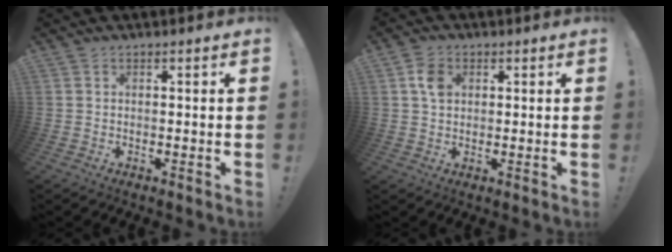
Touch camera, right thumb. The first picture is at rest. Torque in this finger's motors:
{"motor_torque": [0.01, 0.01, 0.06, 0.08, 0.00]}